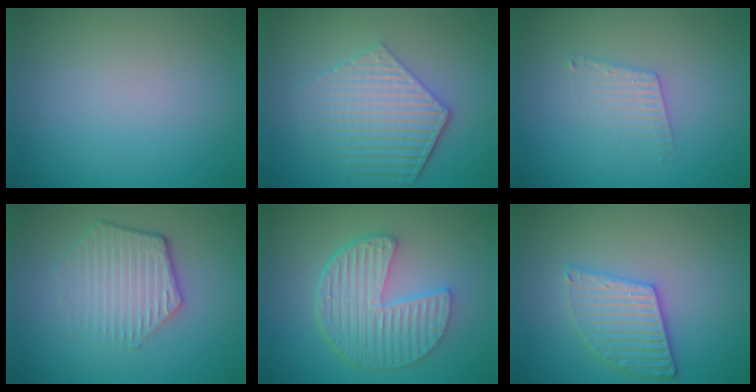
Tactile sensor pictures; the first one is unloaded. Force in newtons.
{"total": 5.5, "press": 4.3, "slide": 3.3}
{"total": 2.0, "press": 2.0, "slide": 0.1}
{"total": 4.5, "press": 3.3, "slide": 3.0}
{"total": 6.6, "press": 4.9, "slide": 4.4}
{"total": 3.4, "press": 3.3, "slide": 1.0}